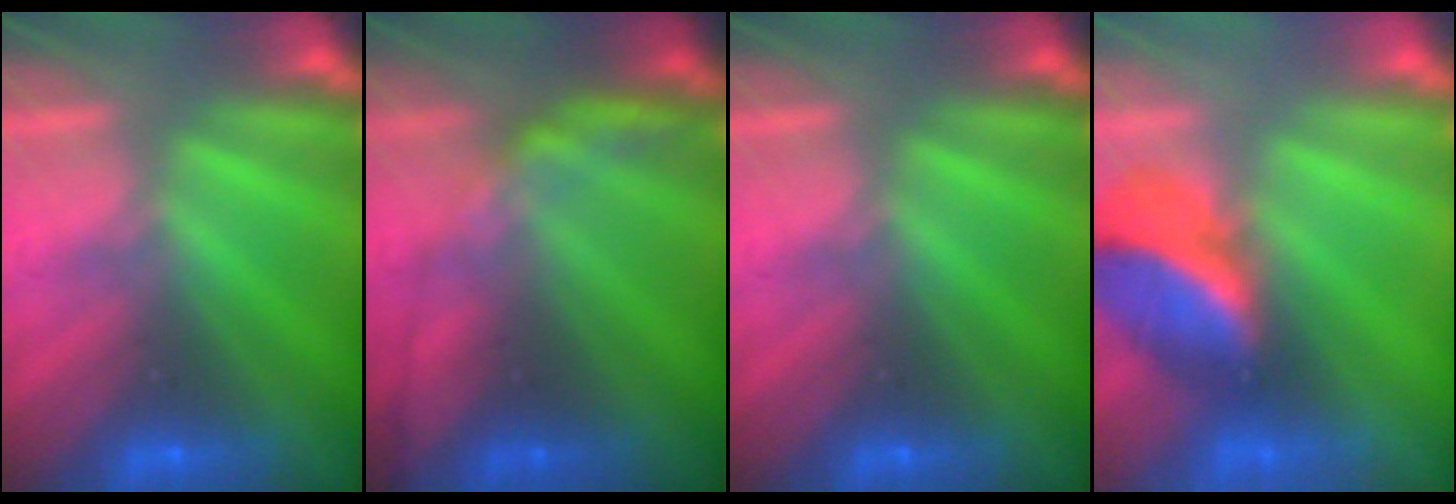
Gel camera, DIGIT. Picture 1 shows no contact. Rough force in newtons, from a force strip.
{"total": 2.6}
{"total": 0.0}
{"total": 2.5}